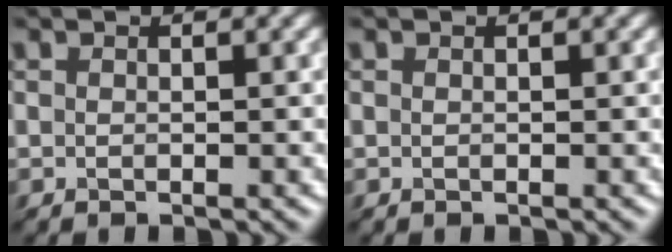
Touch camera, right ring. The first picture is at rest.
{"total": 0.0}